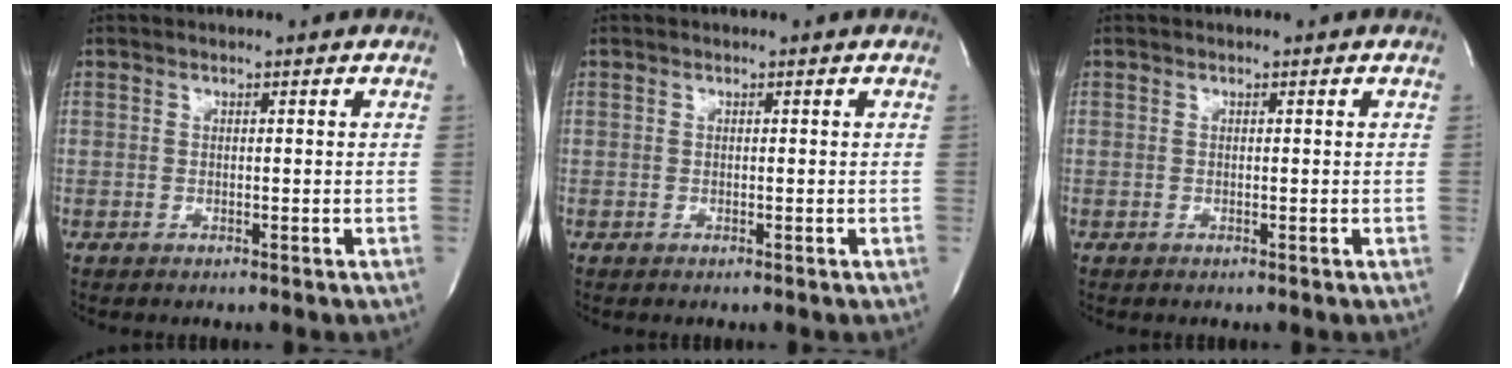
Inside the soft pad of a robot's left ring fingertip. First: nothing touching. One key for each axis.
{"total": 0.0}
{"total": 0.0}